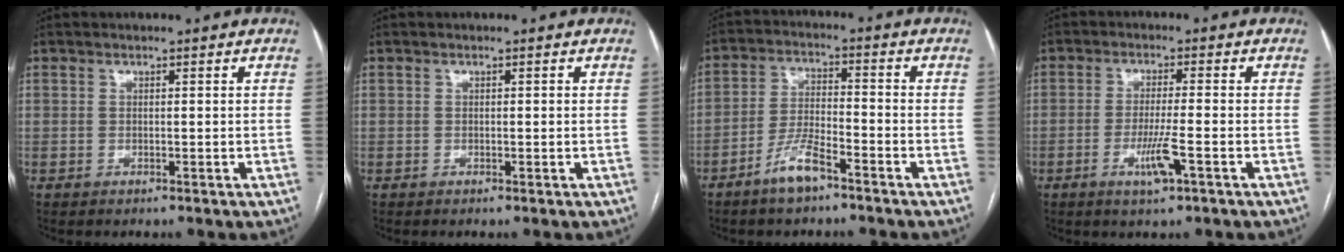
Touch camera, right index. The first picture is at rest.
{"total": 0.0}
{"total": 6.5, "force": [-4.5, 1.4, 4.4], "torque": [-0.094, 0.000, -0.088]}
{"total": 5.2, "force": [-2.3, 0.0, 4.7], "torque": [-0.090, -0.010, -0.042]}